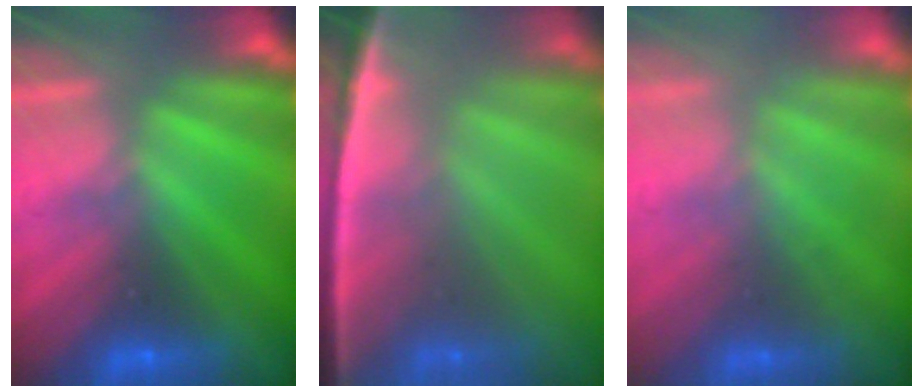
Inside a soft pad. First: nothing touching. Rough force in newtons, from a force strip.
{"total": 7.6}
{"total": 2.2}